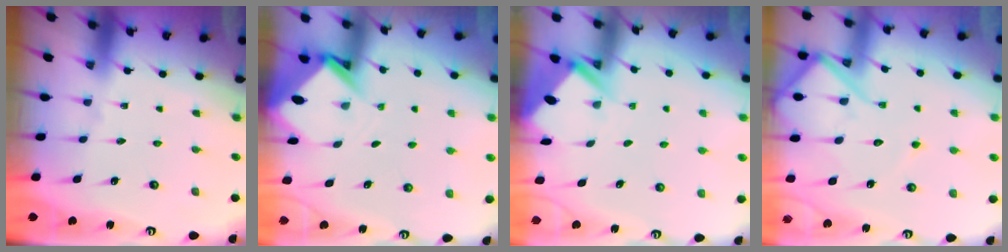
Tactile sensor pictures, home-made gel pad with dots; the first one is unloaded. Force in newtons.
{"total": 3.6, "press": 3.6, "slide": 0.2}
{"total": 2.8, "press": 2.8, "slide": 0.4}
{"total": 10.9, "press": 10.9, "slide": 1.0}